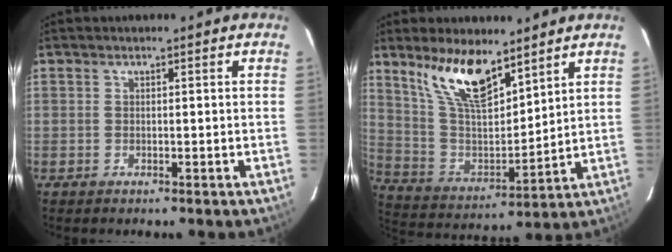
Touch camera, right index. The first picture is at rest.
{"total": 14.5, "force": [10.1, 5.0, 9.2], "torque": [-0.173, 0.000, 0.205]}